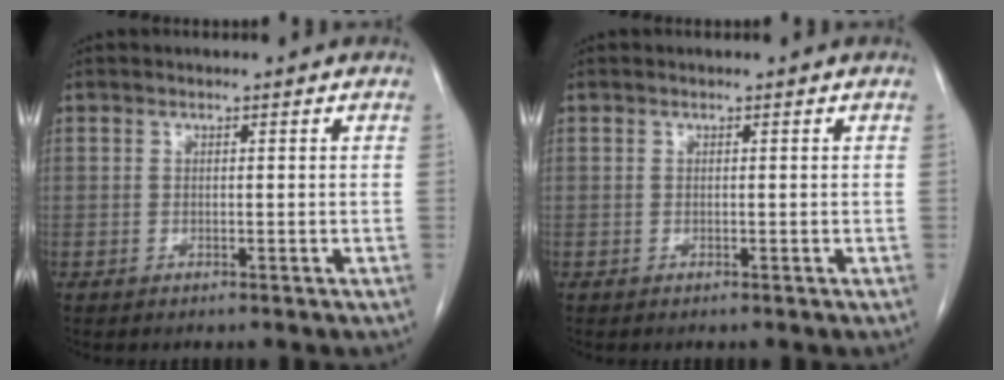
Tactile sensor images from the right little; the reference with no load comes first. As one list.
[{"total": 0.0}]